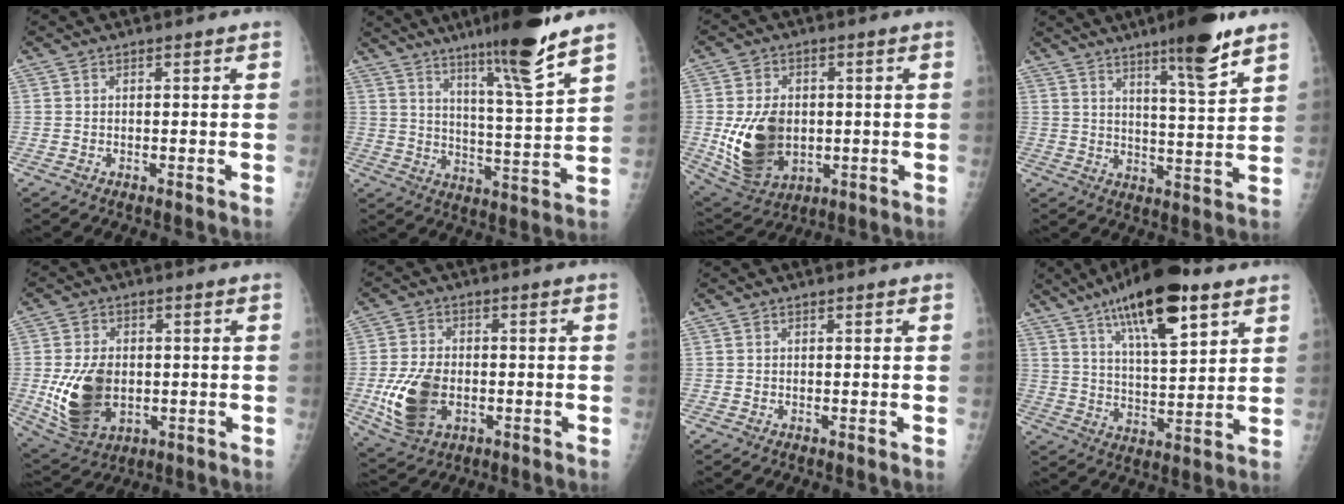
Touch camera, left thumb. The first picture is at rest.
{"total": 14.5, "force": [10.2, -0.1, 10.3], "torque": [-0.160, -0.064, 0.163]}
{"total": 14.1, "force": [-1.0, 9.9, 10.0], "torque": [-0.161, -0.010, 0.004]}
{"total": 11.9, "force": [7.9, 1.2, 8.8], "torque": [-0.126, -0.049, 0.120]}
{"total": 13.4, "force": [-1.4, 9.0, 9.8], "torque": [-0.167, -0.006, -0.006]}
{"total": 11.5, "force": [-2.5, 7.5, 8.4], "torque": [-0.158, 0.003, -0.037]}
{"total": 0.0}
{"total": 18.3, "force": [10.2, 5.9, 14.1], "torque": [-0.208, -0.033, 0.169]}